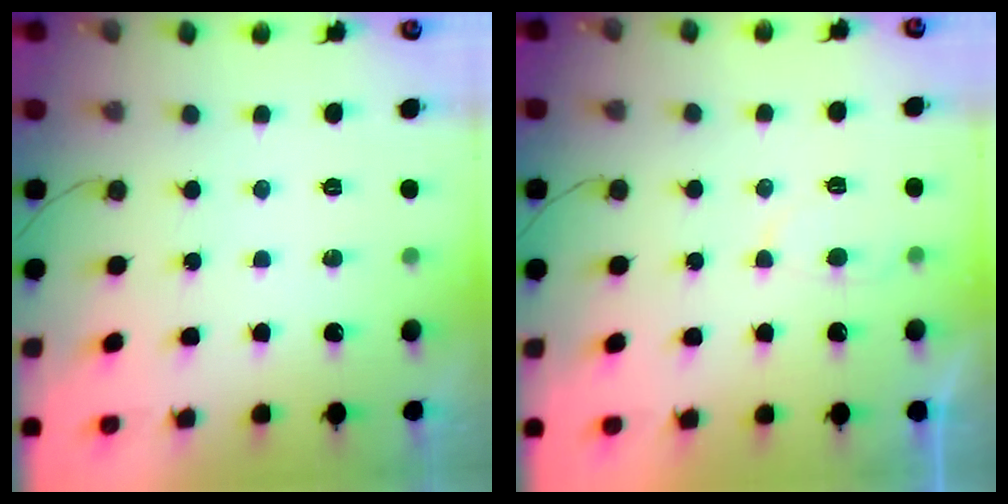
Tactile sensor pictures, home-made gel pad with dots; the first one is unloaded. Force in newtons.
{"total": 3.0, "press": 2.9, "slide": 0.5}